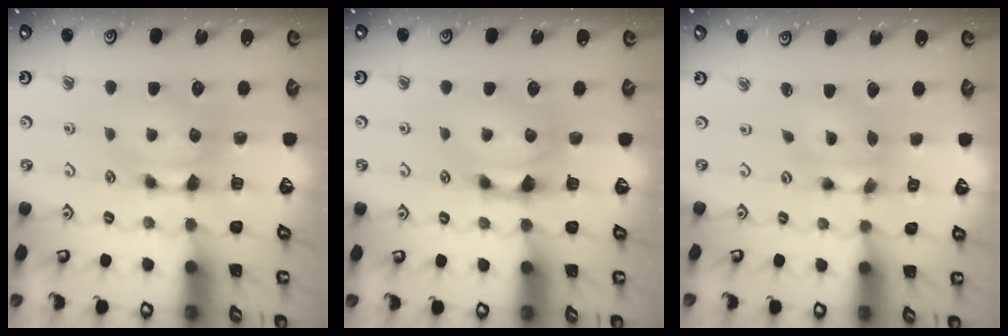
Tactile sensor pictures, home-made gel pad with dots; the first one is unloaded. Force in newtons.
{"total": 1.1, "press": 0.5, "slide": 1.0}
{"total": 4.0, "press": 3.6, "slide": 1.7}